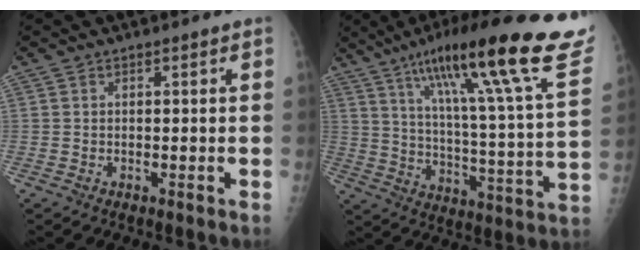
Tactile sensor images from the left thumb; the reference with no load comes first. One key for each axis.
{"total": 30.5, "fx": 19.2, "fy": 3.9, "fz": 23.4, "tx": -0.340, "ty": -0.055, "tz": 0.284}